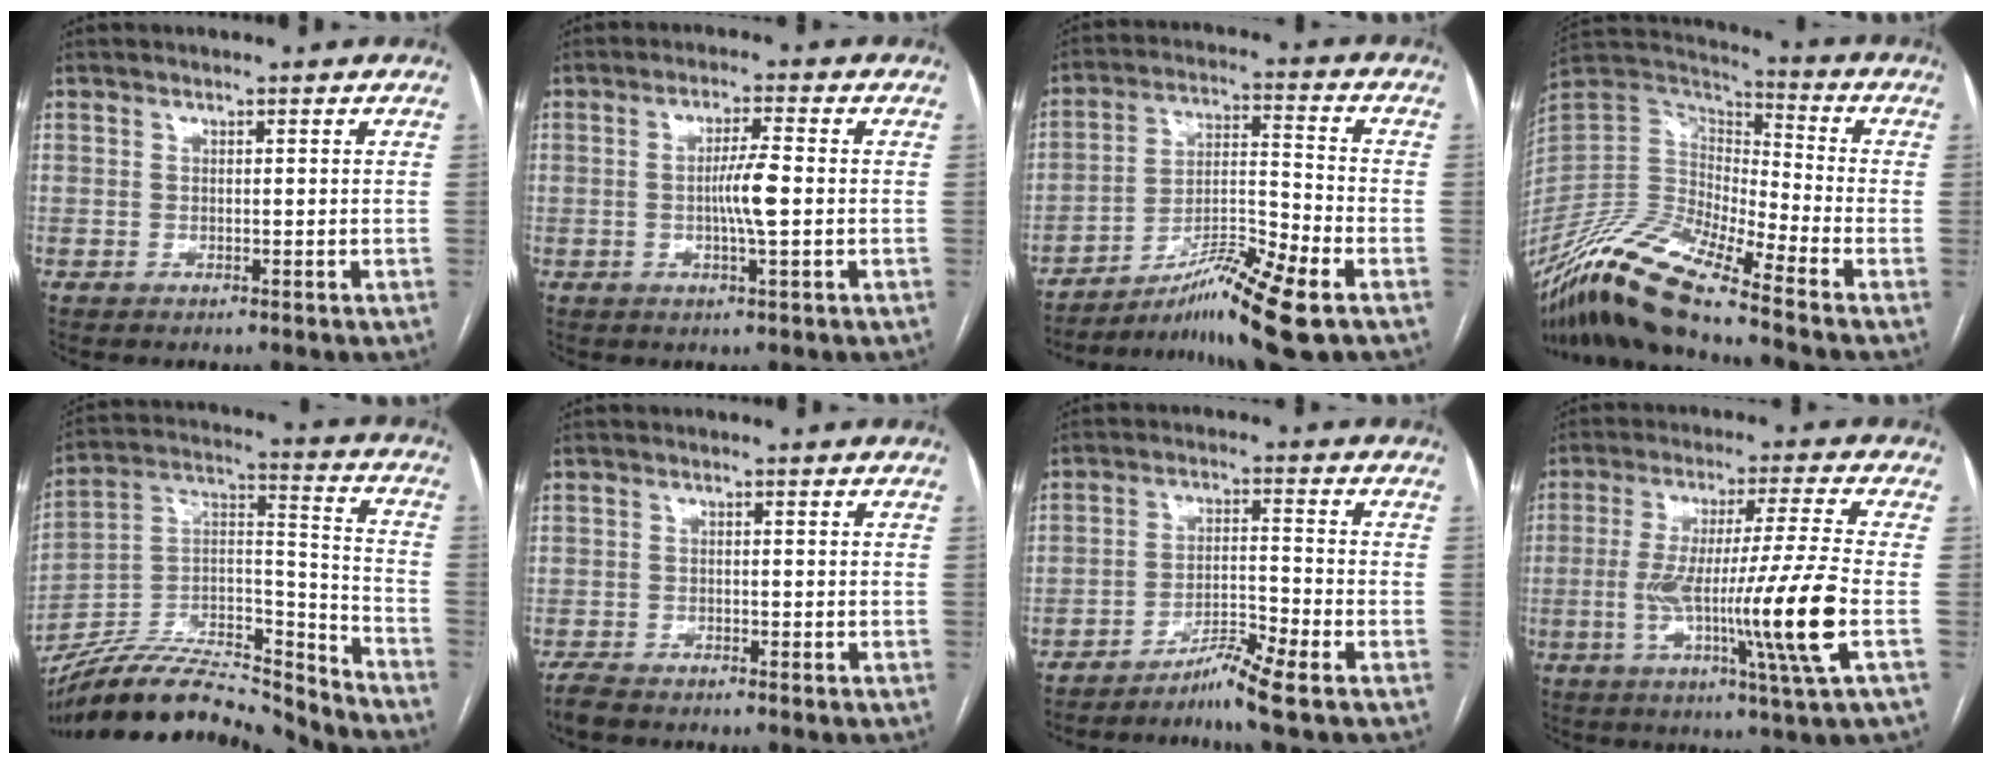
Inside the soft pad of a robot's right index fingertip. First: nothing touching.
{"total": 4.9, "force": [-0.5, 0.0, 4.8], "torque": [-0.090, -0.002, -0.010]}
{"total": 13.6, "force": [-9.0, 0.1, 10.3], "torque": [-0.186, -0.014, -0.148]}
{"total": 16.2, "force": [-12.4, 1.6, 10.3], "torque": [-0.212, -0.003, -0.239]}
{"total": 22.6, "force": [-21.0, 3.4, 7.7], "torque": [-0.151, 0.031, -0.356]}
{"total": 2.4, "force": [-2.2, 0.7, 0.6], "torque": [-0.015, -0.005, -0.039]}
{"total": 5.9, "force": [-4.7, -1.3, 3.3], "torque": [-0.060, -0.019, -0.088]}
{"total": 15.1, "force": [-3.3, -2.3, 14.6], "torque": [-0.268, -0.019, -0.061]}